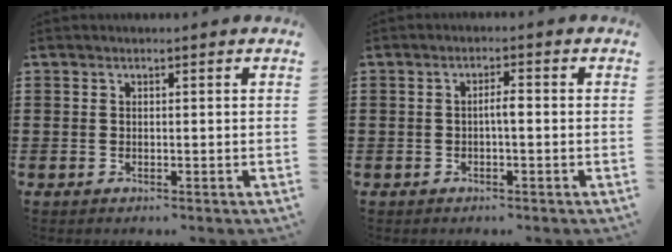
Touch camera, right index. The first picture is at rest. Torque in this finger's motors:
{"motor_torque": [0.63, -0.38, 0.05, 0.07]}